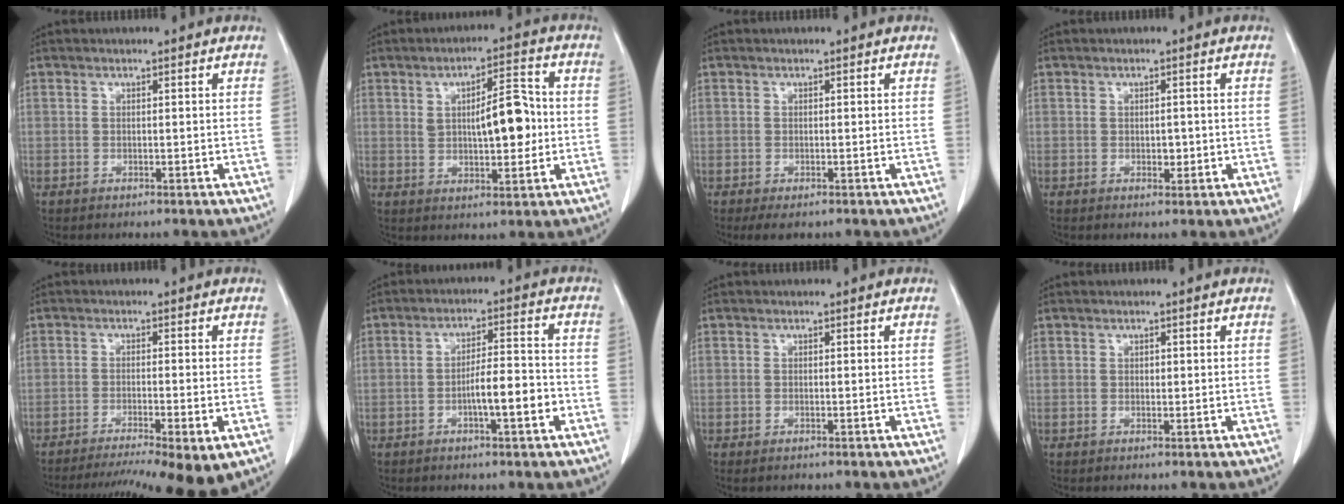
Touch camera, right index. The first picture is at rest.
{"total": 8.8, "force": [0.5, 2.9, 8.3], "torque": [-0.124, 0.012, 0.013]}
{"total": 2.1, "force": [-1.3, 1.0, 1.3], "torque": [-0.023, -0.004, -0.013]}
{"total": 1.7, "force": [-0.2, 1.2, 1.2], "torque": [-0.014, 0.001, 0.000]}
{"total": 14.5, "force": [-10.7, 1.3, 9.7], "torque": [-0.127, -0.026, -0.154]}
{"total": 6.7, "force": [-2.4, 1.0, 6.1], "torque": [-0.104, 0.011, -0.039]}
{"total": 0.6, "force": [-0.5, 0.1, 0.4], "torque": [-0.014, -0.003, -0.007]}
{"total": 0.5, "force": [0.1, 0.4, 0.3], "torque": [-0.006, 0.001, 0.001]}